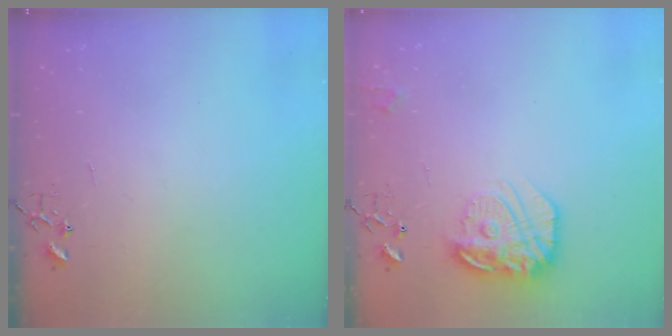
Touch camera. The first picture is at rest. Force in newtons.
{"total": 17.4, "press": 17.3, "slide": 1.2}